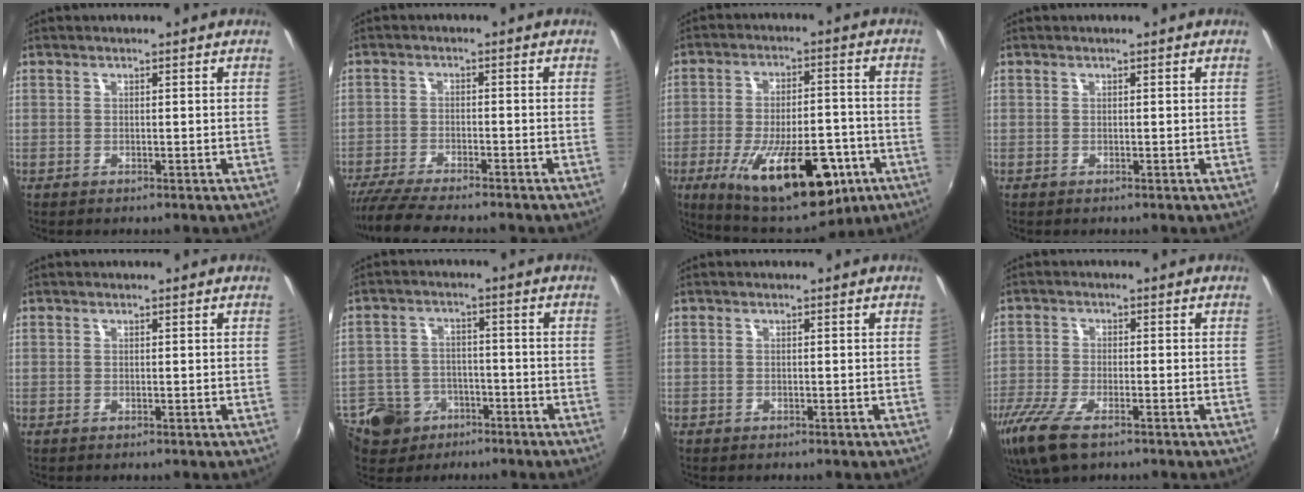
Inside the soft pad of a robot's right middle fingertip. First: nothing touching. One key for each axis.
{"total": 10.3, "fx": -9.1, "fy": 0.9, "fz": 4.6, "tx": -0.111, "ty": -0.030, "tz": -0.152}
{"total": 21.7, "fx": -9.8, "fy": 8.9, "fz": 17.2, "tx": -0.299, "ty": -0.028, "tz": -0.130}
{"total": 0.0}
{"total": 0.0}
{"total": 13.4, "fx": -7.0, "fy": 10.4, "fz": 4.8, "tx": -0.150, "ty": 0.010, "tz": -0.099}
{"total": 0.6, "fx": -0.4, "fy": 0.4, "fz": 0.0, "tx": -0.002, "ty": -0.003, "tz": -0.009}
{"total": 10.2, "fx": -6.7, "fy": 3.4, "fz": 6.9, "tx": -0.165, "ty": -0.036, "tz": -0.129}